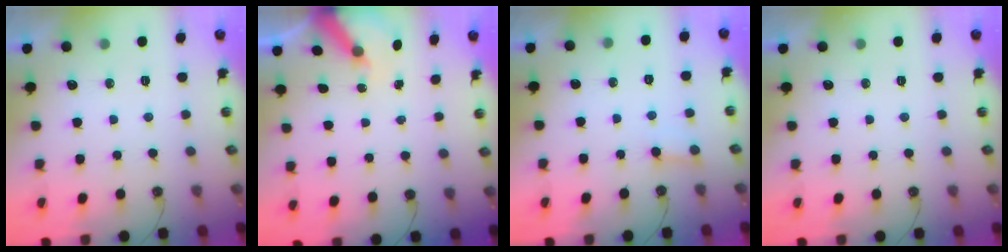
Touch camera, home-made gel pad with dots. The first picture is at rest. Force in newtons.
{"total": 5.3, "press": 5.3, "slide": 0.7}
{"total": 2.6, "press": 2.6, "slide": 0.1}
{"total": 0.0}